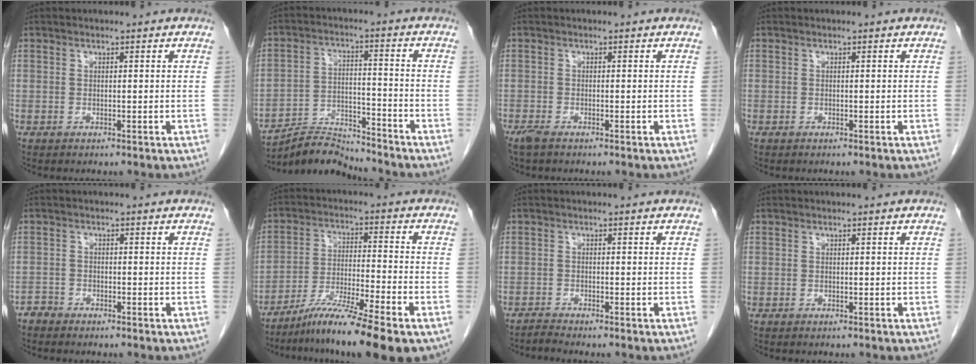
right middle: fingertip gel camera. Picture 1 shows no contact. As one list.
[{"total": 7.9, "force": [-7.9, 0.2, -0.3], "torque": [0.006, 0.015, -0.140]}, {"total": 2.5, "force": [-2.0, 0.7, 1.4], "torque": [-0.033, -0.008, -0.033]}, {"total": 0.0}, {"total": 1.3, "force": [-1.3, 0.4, -0.3], "torque": [0.012, 0.001, -0.025]}, {"total": 12.1, "force": [-8.6, 0.1, 8.6], "torque": [-0.147, -0.026, -0.148]}, {"total": 1.2, "force": [-1.1, -0.4, -0.1], "torque": [0.002, -0.006, -0.022]}, {"total": 0.0}]